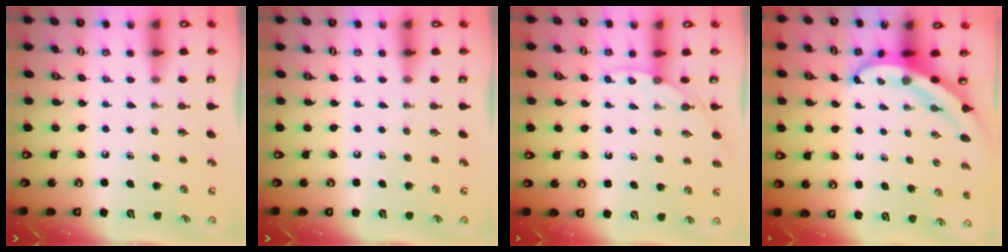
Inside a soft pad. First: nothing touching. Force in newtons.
{"total": 0.0}
{"total": 2.9, "press": 2.9, "slide": 0.4}
{"total": 4.9, "press": 4.8, "slide": 0.6}